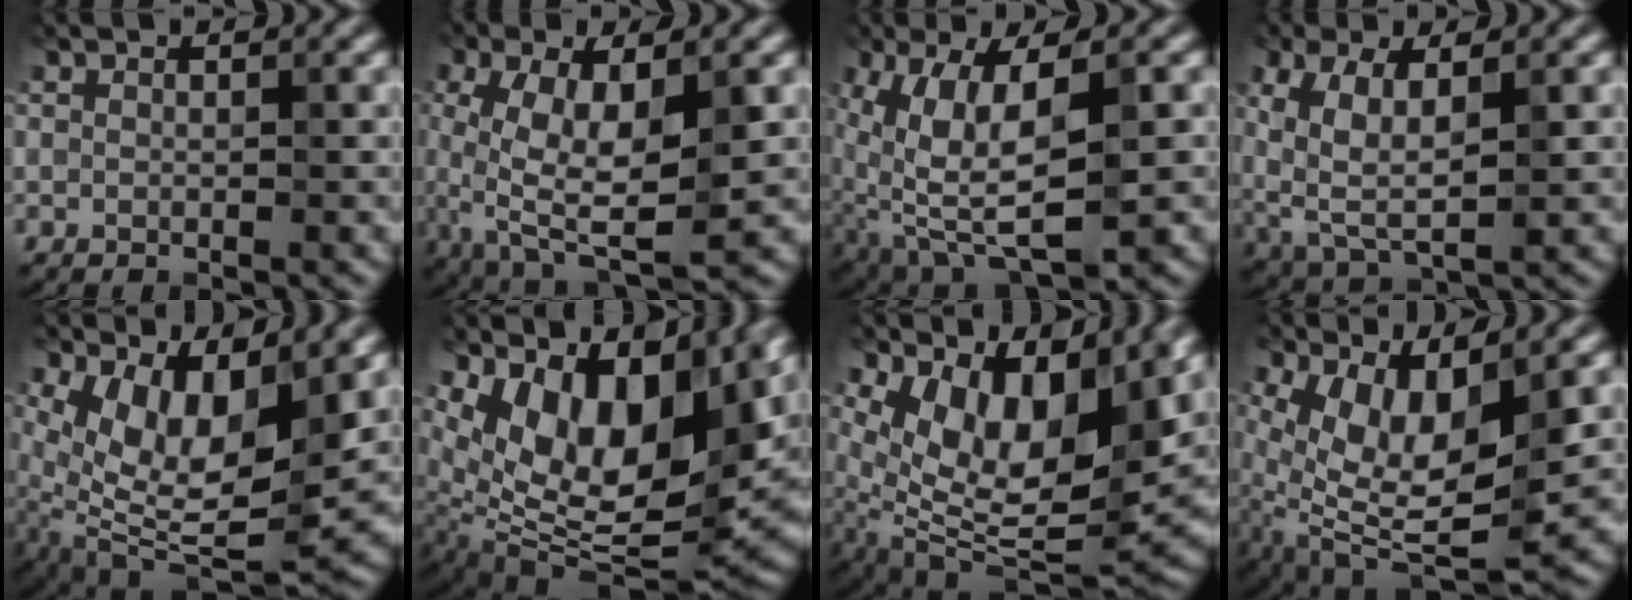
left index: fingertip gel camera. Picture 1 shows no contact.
{"total": 8.3, "force": [-0.5, 3.6, 7.4], "torque": [-0.153, -0.003, -0.001]}
{"total": 8.9, "force": [-0.5, 4.1, 7.9], "torque": [-0.167, -0.015, 0.007]}
{"total": 5.2, "force": [0.6, 2.4, 4.6], "torque": [-0.110, -0.006, 0.023]}
{"total": 8.1, "force": [1.8, 3.9, 6.9], "torque": [-0.147, -0.023, 0.044]}
{"total": 12.9, "force": [4.6, 6.6, 10.2], "torque": [-0.166, -0.008, 0.094]}
{"total": 10.2, "force": [2.9, 5.3, 8.2], "torque": [-0.151, -0.025, 0.062]}
{"total": 7.8, "force": [0.6, 3.4, 7.0], "torque": [-0.159, -0.018, 0.024]}